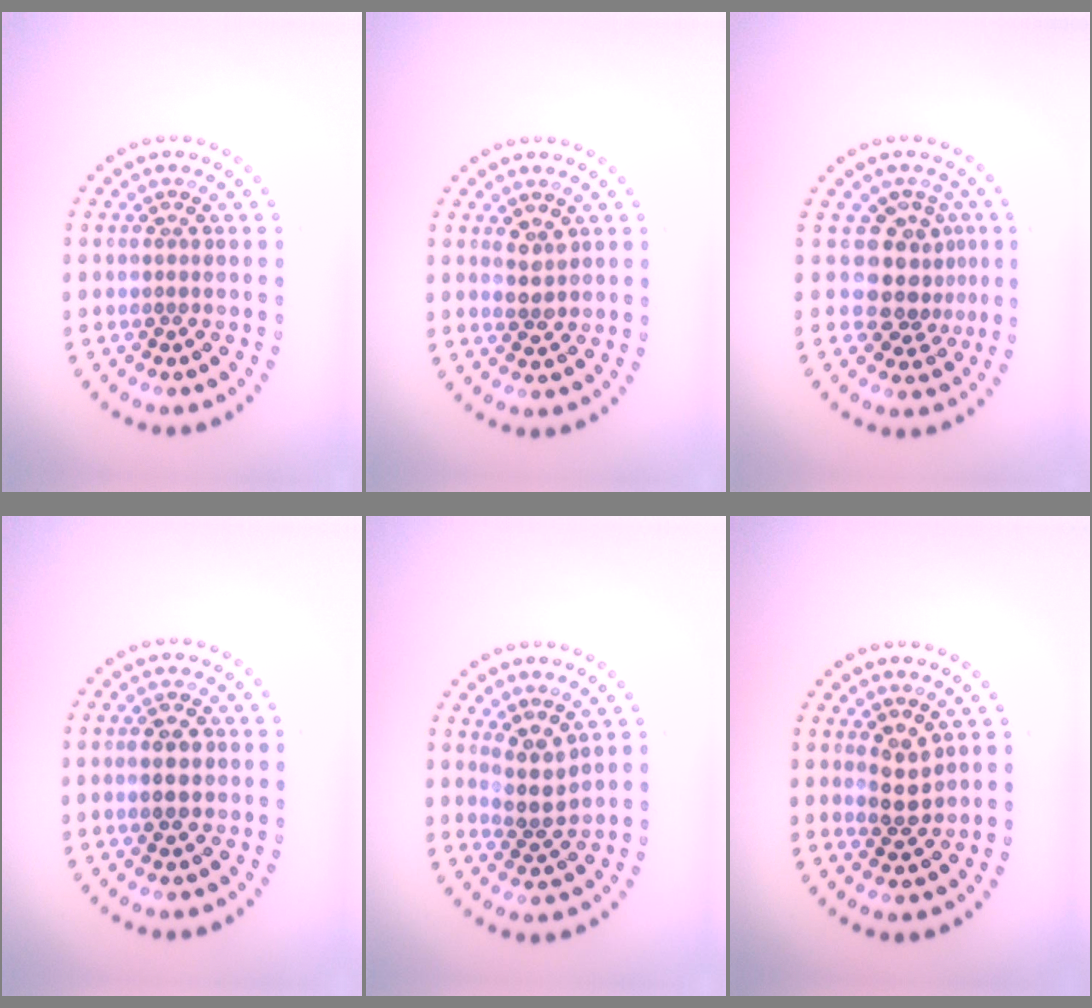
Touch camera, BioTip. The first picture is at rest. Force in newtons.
{"total": 1.8, "press": 1.8, "slide": 0.2}
{"total": 4.0, "press": 3.1, "slide": 2.6}
{"total": 2.2, "press": 2.2, "slide": 0.1}
{"total": 2.5, "press": 2.0, "slide": 1.6}
{"total": 2.3, "press": 2.2, "slide": 0.8}